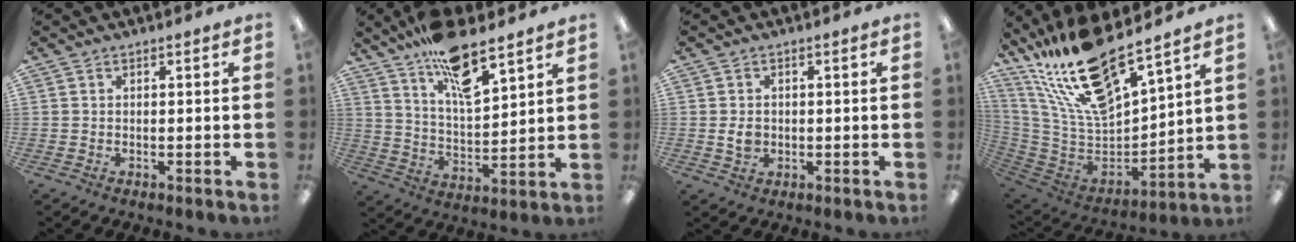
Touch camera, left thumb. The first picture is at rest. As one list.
[{"total": 14.0, "force": [10.2, 4.4, 8.4], "torque": [-0.142, -0.055, 0.176]}, {"total": 3.5, "force": [-0.2, 2.7, 2.2], "torque": [-0.041, 0.006, -0.002]}, {"total": 22.7, "force": [18.0, 6.3, 12.2], "torque": [-0.238, -0.124, 0.312]}]